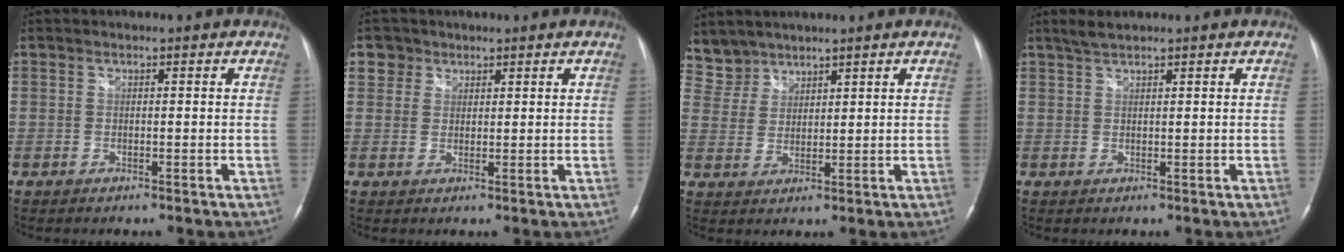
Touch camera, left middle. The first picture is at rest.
{"total": 2.9, "force": [1.6, 2.4, 0.0], "torque": [0.008, 0.009, 0.023]}
{"total": 4.8, "force": [4.3, 2.1, -0.7], "torque": [0.016, 0.008, 0.092]}
{"total": 2.0, "force": [1.8, 0.2, 0.9], "torque": [-0.024, 0.007, 0.039]}